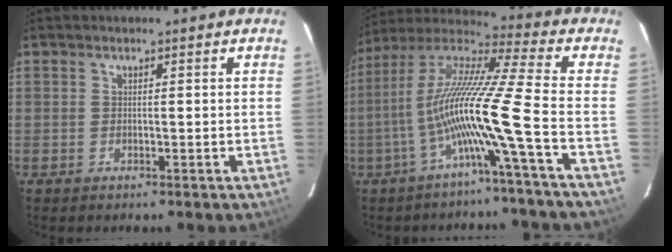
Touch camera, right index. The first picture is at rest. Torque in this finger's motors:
{"motor_torque": [1.73, -0.41, 1.05, 0.21]}